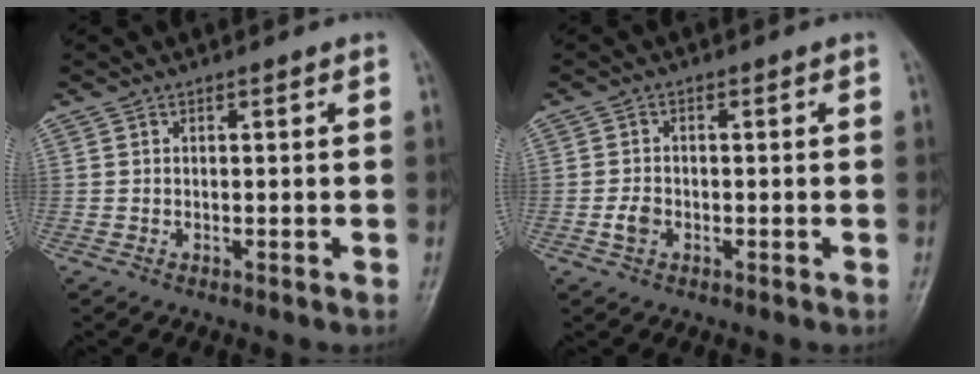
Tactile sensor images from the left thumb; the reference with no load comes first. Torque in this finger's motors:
{"motor_torque": [0.26, 0.05, 0.40, 0.18, -0.02]}